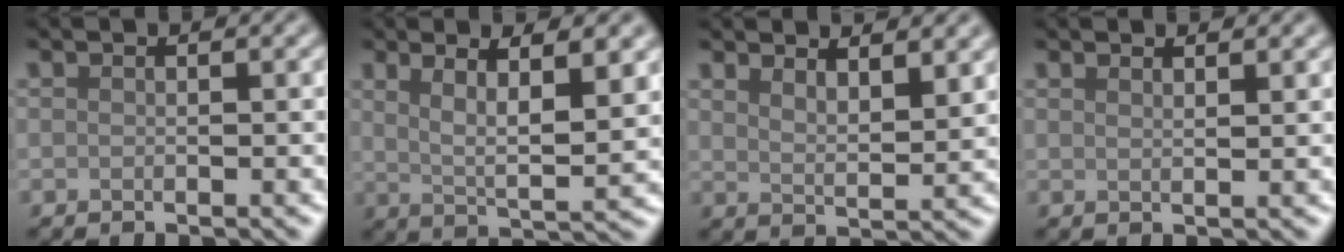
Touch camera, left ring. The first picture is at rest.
{"total": 6.3, "force": [2.7, 1.6, 5.4], "torque": [-0.088, -0.006, 0.052]}
{"total": 3.9, "force": [3.0, 1.1, 2.2], "torque": [-0.030, -0.004, 0.054]}
{"total": 1.7, "force": [1.5, 0.5, 0.8], "torque": [-0.006, 0.004, 0.011]}